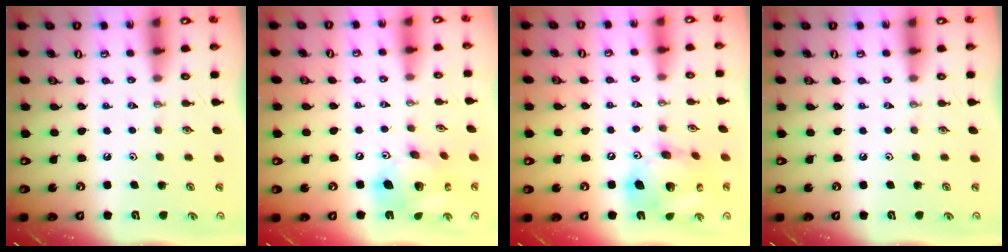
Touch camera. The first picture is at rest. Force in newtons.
{"total": 16.3, "press": 16.0, "slide": 3.0}
{"total": 18.1, "press": 17.8, "slide": 3.2}
{"total": 0.0}